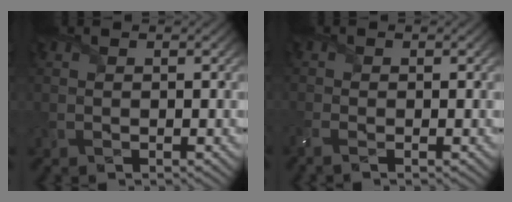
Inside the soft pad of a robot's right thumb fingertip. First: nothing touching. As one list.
[{"total": 2.3, "force": [-1.2, 0.9, 1.7], "torque": [-0.048, -0.005, -0.029]}]